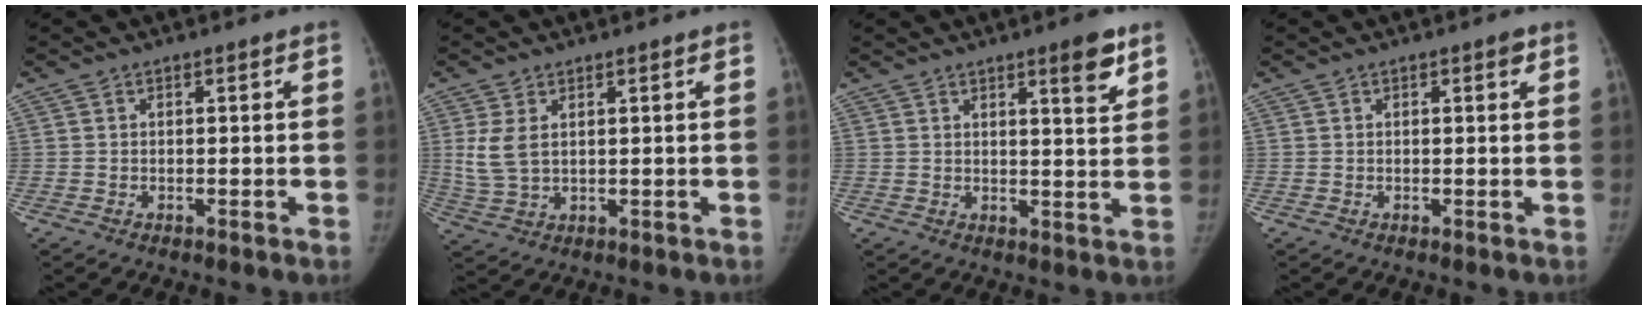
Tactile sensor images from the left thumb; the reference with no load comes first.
{"total": 5.4, "force": [1.7, 3.1, 4.1], "torque": [-0.090, -0.007, 0.045]}
{"total": 5.8, "force": [3.6, 1.1, 4.4], "torque": [-0.054, -0.024, 0.050]}
{"total": 1.1, "force": [0.6, 0.4, 0.8], "torque": [-0.008, 0.000, 0.007]}